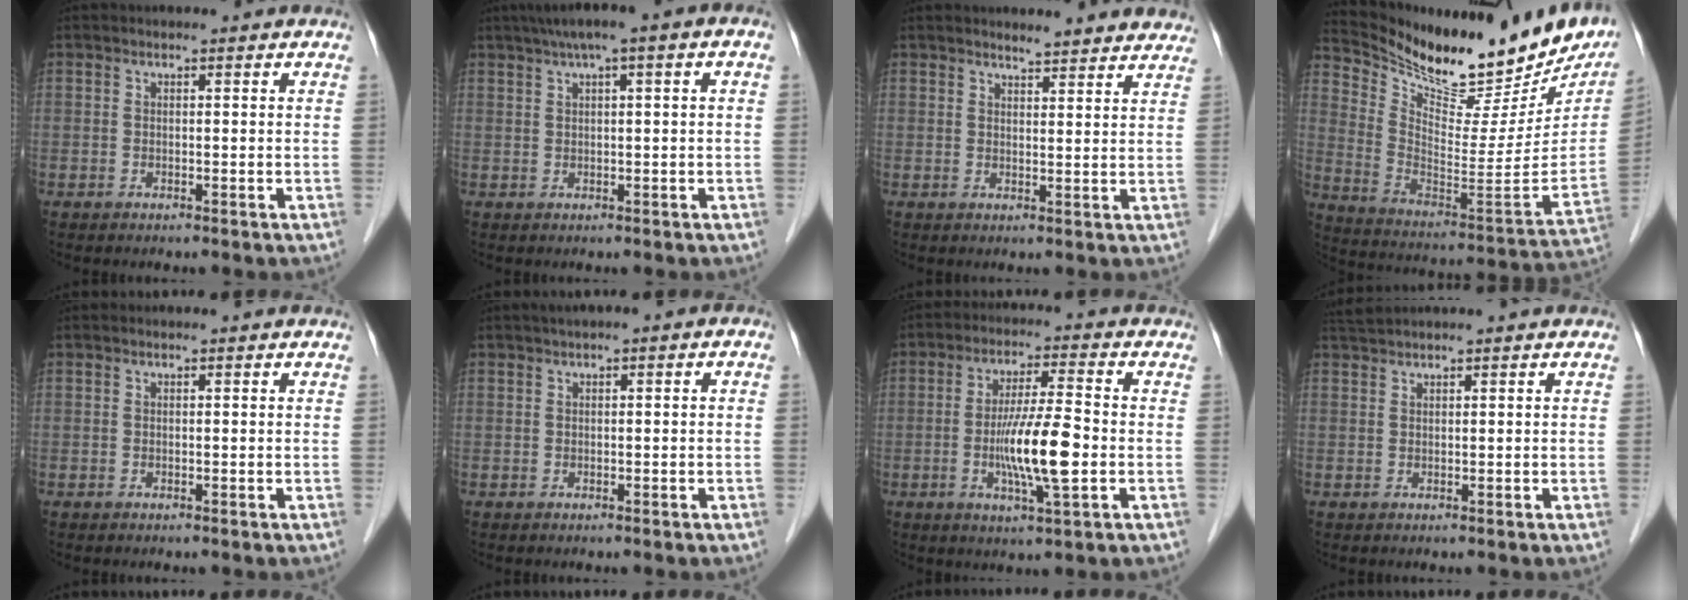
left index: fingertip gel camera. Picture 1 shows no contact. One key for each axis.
{"total": 6.9, "fx": 3.2, "fy": 0.6, "fz": 6.1, "tx": -0.098, "ty": 0.038, "tz": 0.047}
{"total": 7.2, "fx": 6.9, "fy": 1.1, "fz": 1.8, "tx": -0.014, "ty": -0.001, "tz": 0.064}
{"total": 25.7, "fx": 21.7, "fy": 7.0, "fz": 11.9, "tx": -0.195, "ty": -0.052, "tz": 0.313}
{"total": 0.0}
{"total": 1.7, "fx": 0.4, "fy": 0.6, "fz": 1.6, "tx": -0.026, "ty": 0.014, "tz": 0.004}
{"total": 9.6, "fx": -1.9, "fy": 0.6, "fz": 9.4, "tx": -0.179, "ty": -0.010, "tz": -0.037}
{"total": 1.8, "fx": 1.6, "fy": -0.4, "fz": 0.5, "tx": -0.014, "ty": 0.017, "tz": 0.039}